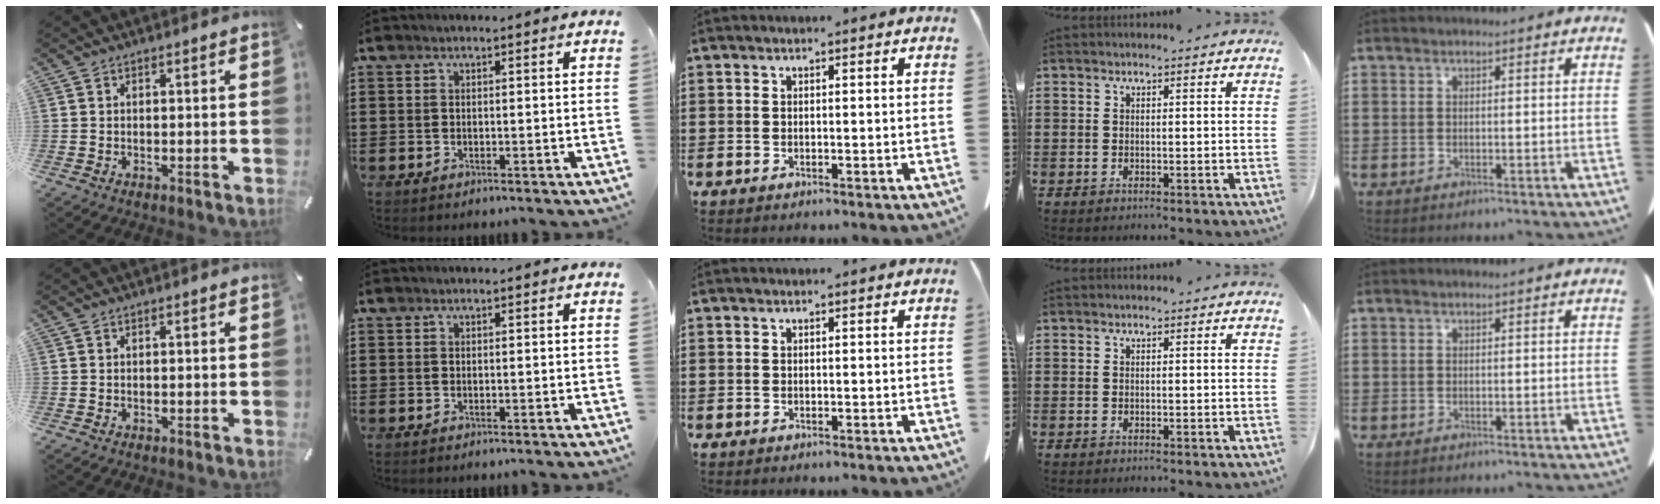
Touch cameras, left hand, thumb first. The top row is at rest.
{}